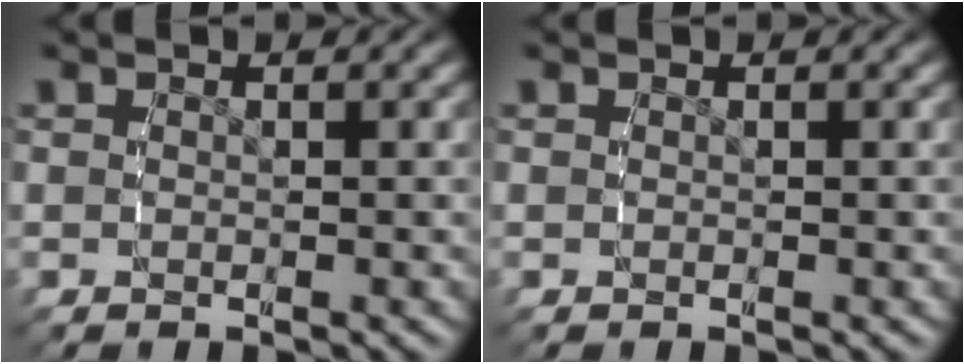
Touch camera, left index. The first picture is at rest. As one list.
[{"total": 0.0}]